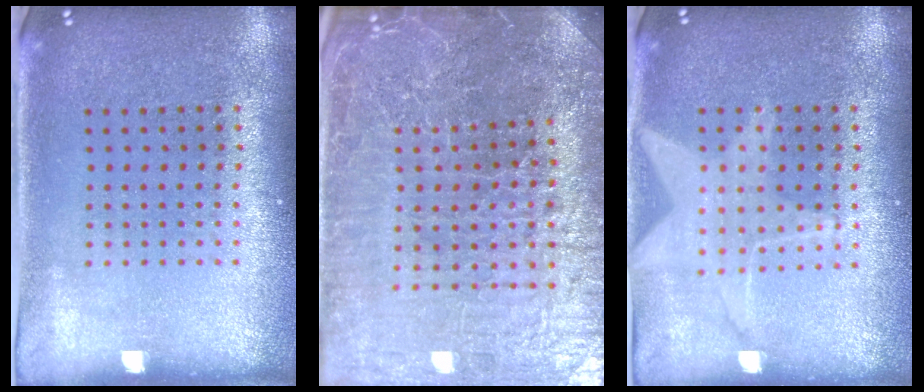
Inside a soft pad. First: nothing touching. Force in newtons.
{"total": 5.5, "press": 5.1, "slide": 1.9}
{"total": 1.4, "press": 1.3, "slide": 0.4}